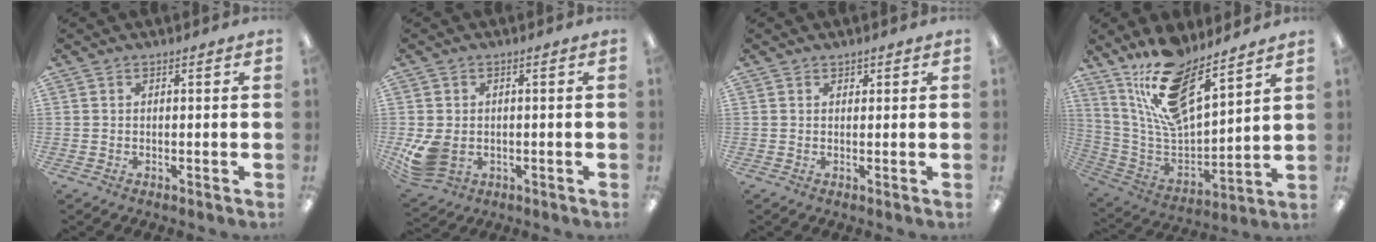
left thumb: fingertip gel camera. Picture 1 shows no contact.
{"total": 7.4, "force": [-1.3, 5.4, 4.8], "torque": [-0.103, 0.000, -0.020]}
{"total": 0.9, "force": [0.7, 0.5, 0.3], "torque": [-0.006, 0.002, 0.012]}
{"total": 18.0, "force": [13.8, 6.6, 9.4], "torque": [-0.182, -0.090, 0.249]}